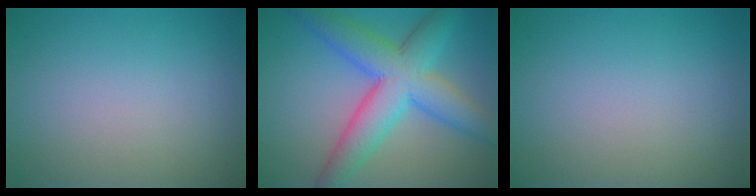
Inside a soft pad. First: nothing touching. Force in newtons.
{"total": 8.3, "press": 8.3, "slide": 0.2}
{"total": 0.0}